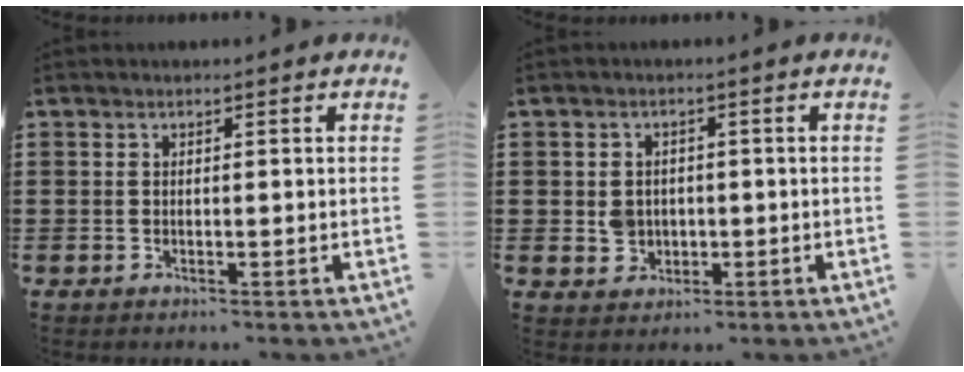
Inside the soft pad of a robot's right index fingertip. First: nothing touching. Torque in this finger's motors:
{"motor_torque": [0.11, 0.24, 0.04, 0.00]}